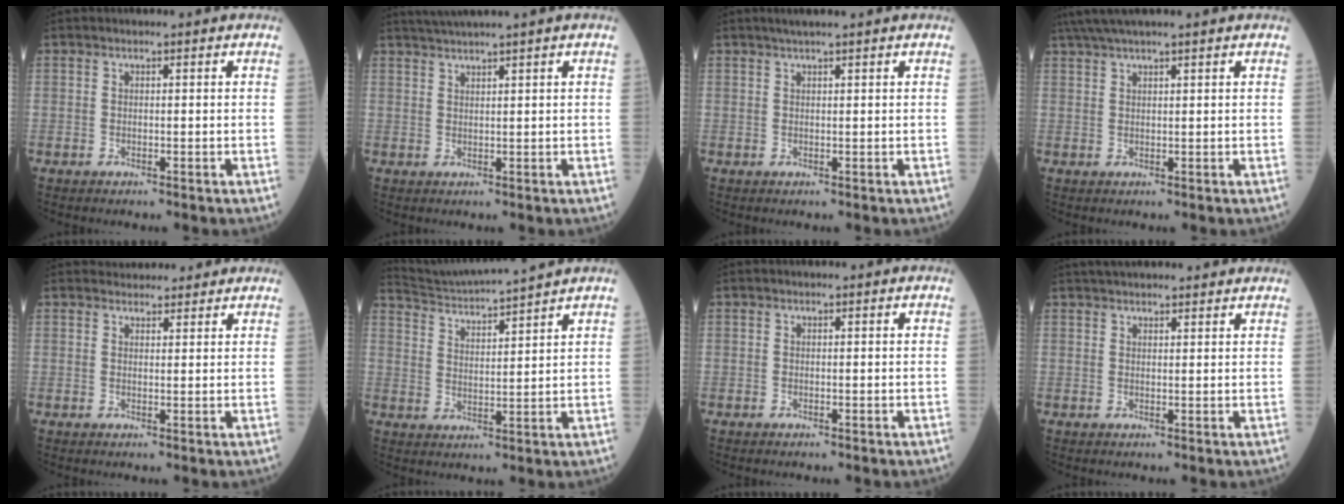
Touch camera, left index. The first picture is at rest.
{"total": 4.2, "force": [3.5, -1.4, 1.9], "torque": [-0.033, 0.016, 0.069]}
{"total": 3.2, "force": [2.6, -0.3, 1.8], "torque": [-0.025, 0.017, 0.045]}
{"total": 6.7, "force": [5.7, -0.6, 3.6], "torque": [-0.063, 0.038, 0.096]}
{"total": 5.4, "force": [5.1, 1.6, 0.8], "torque": [-0.007, 0.024, 0.066]}
{"total": 11.1, "force": [10.5, -1.7, 3.1], "torque": [-0.068, 0.008, 0.175]}
{"total": 0.0}
{"total": 10.6, "force": [9.7, 1.7, 3.8], "torque": [-0.053, 0.034, 0.132]}